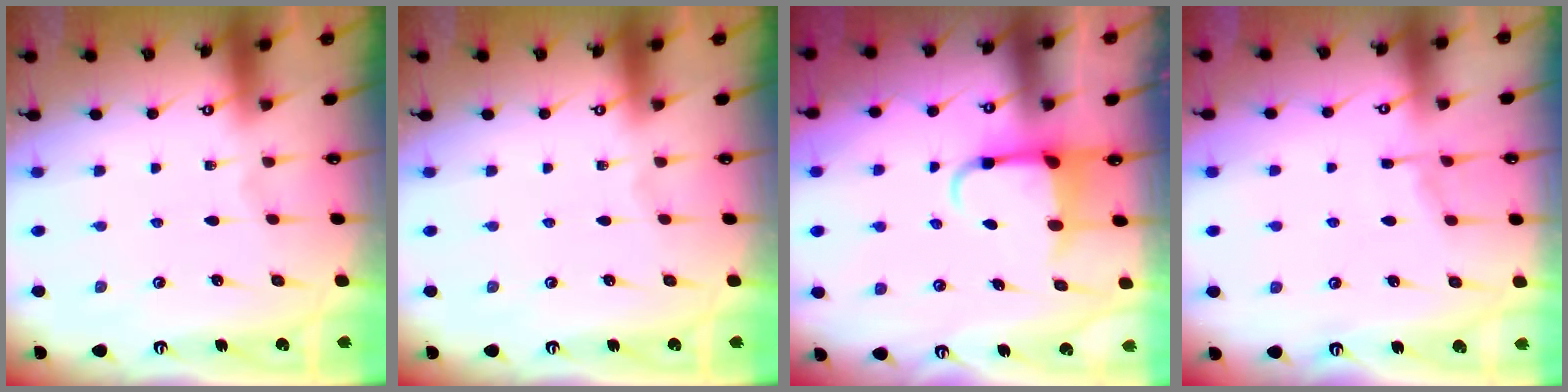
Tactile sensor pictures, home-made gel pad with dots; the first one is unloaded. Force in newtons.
{"total": 0.0}
{"total": 4.7, "press": 4.7, "slide": 0.8}
{"total": 3.5, "press": 3.5, "slide": 0.6}